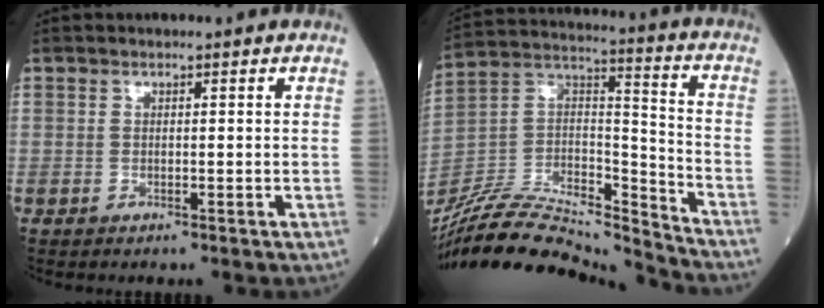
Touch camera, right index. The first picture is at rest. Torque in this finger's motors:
{"motor_torque": [-0.27, -1.21, 0.54, 0.15]}